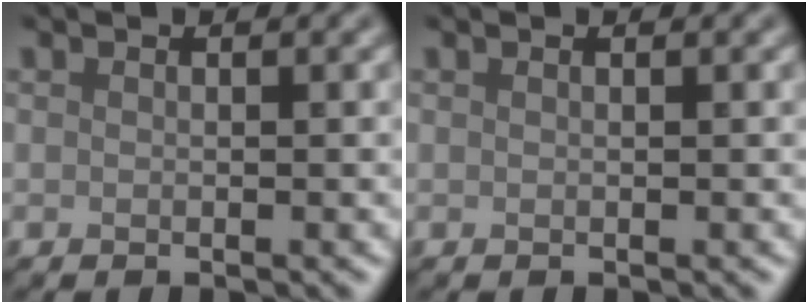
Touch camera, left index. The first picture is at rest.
{"total": 0.0}